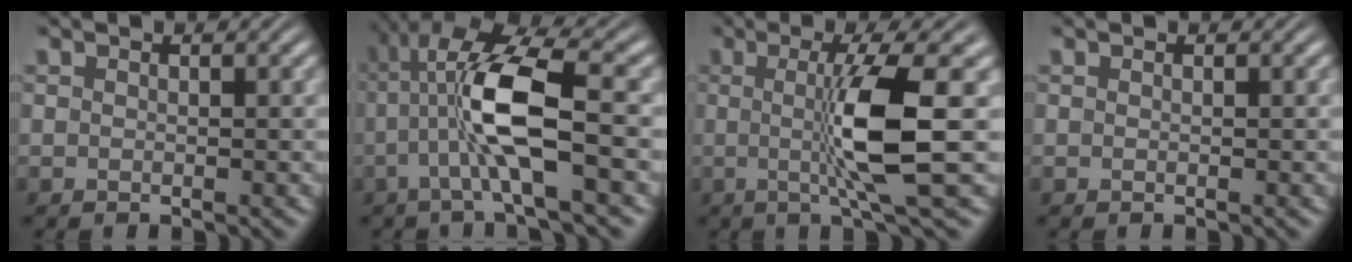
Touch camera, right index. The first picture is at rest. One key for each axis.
{"total": 6.9, "fx": 0.7, "fy": 2.5, "fz": 6.4, "tx": -0.128, "ty": -0.004, "tz": 0.012}
{"total": 6.5, "fx": 0.4, "fy": 0.0, "fz": 6.5, "tx": -0.118, "ty": -0.006, "tz": 0.011}
{"total": 0.0}